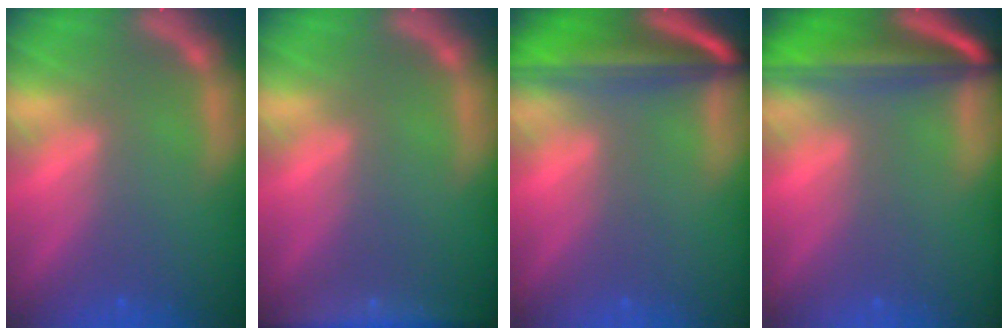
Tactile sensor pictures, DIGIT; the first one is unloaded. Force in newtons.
{"total": 5.5}
{"total": 10.1}
{"total": 10.1}